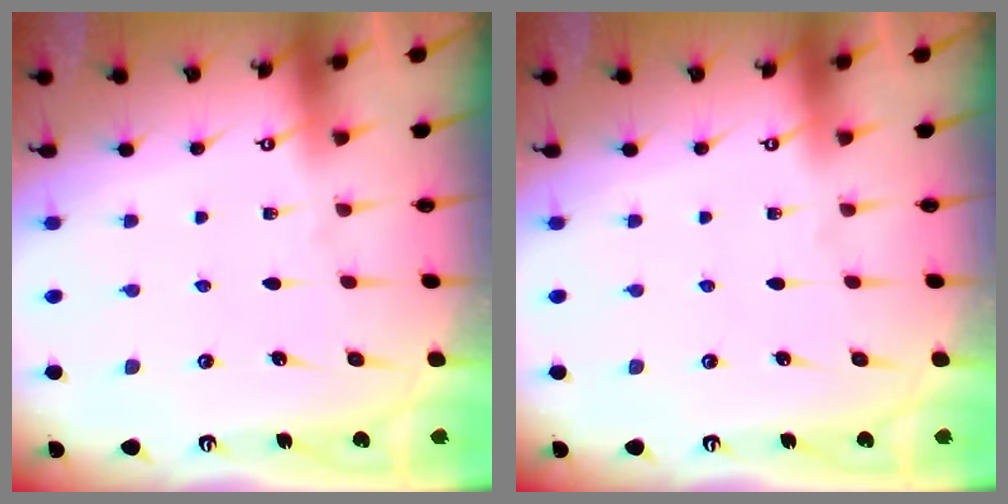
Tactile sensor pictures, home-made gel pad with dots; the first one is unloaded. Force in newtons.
{"total": 0.0}